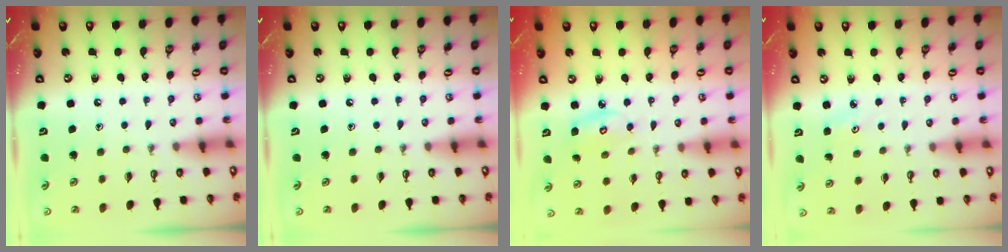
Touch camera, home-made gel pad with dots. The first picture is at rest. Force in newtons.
{"total": 0.0}
{"total": 5.2, "press": 5.2, "slide": 0.2}
{"total": 2.2, "press": 2.1, "slide": 0.3}